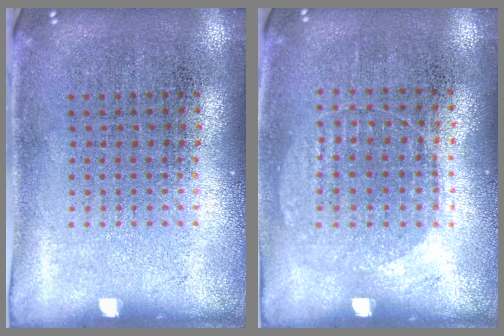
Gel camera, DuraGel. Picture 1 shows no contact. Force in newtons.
{"total": 0.6, "press": 0.5, "slide": 0.3}